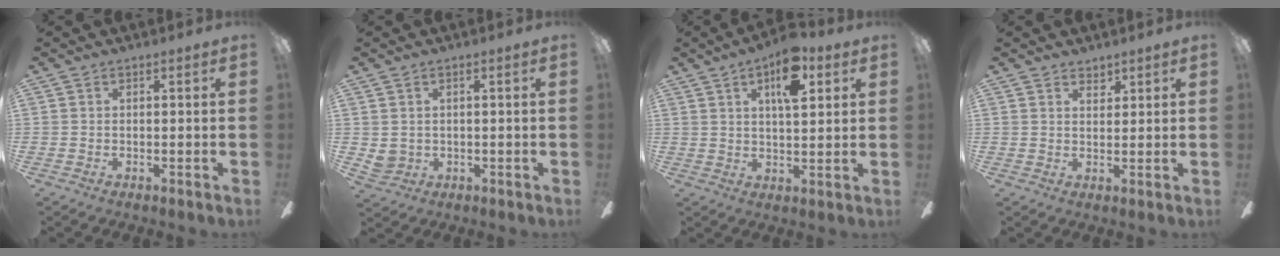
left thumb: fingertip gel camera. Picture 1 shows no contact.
{"total": 2.7, "force": [1.0, 2.4, 0.8], "torque": [-0.018, 0.002, 0.019]}
{"total": 10.7, "force": [5.4, 4.3, 8.1], "torque": [-0.117, -0.011, 0.088]}
{"total": 2.5, "force": [2.2, 1.1, 0.3], "torque": [-0.001, -0.010, 0.041]}